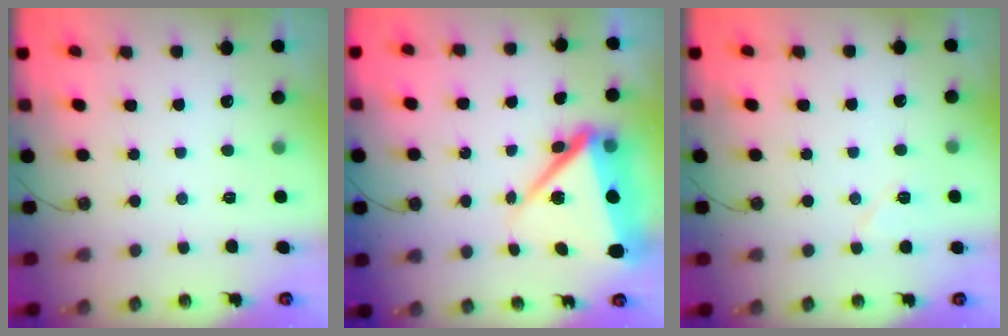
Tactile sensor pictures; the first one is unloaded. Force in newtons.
{"total": 14.1, "press": 11.3, "slide": 8.5}
{"total": 4.9, "press": 4.8, "slide": 1.0}